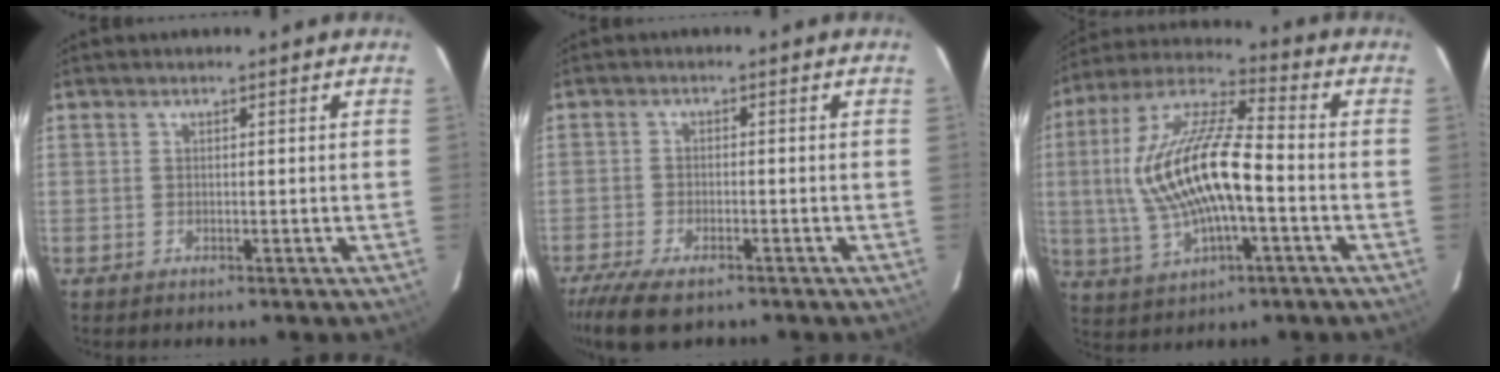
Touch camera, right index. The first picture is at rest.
{"total": 9.5, "force": [-7.1, 3.3, 5.3], "torque": [-0.136, -0.032, -0.129]}
{"total": 17.8, "force": [-1.8, 6.0, 16.6], "torque": [-0.332, 0.007, -0.030]}